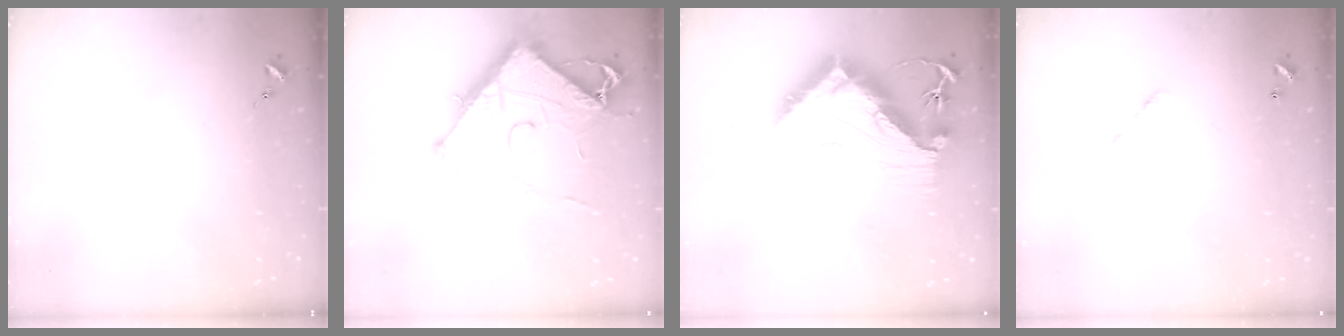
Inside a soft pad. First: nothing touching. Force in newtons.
{"total": 13.1, "press": 13.1, "slide": 1.4}
{"total": 14.8, "press": 14.7, "slide": 1.3}
{"total": 5.8, "press": 5.8, "slide": 0.4}